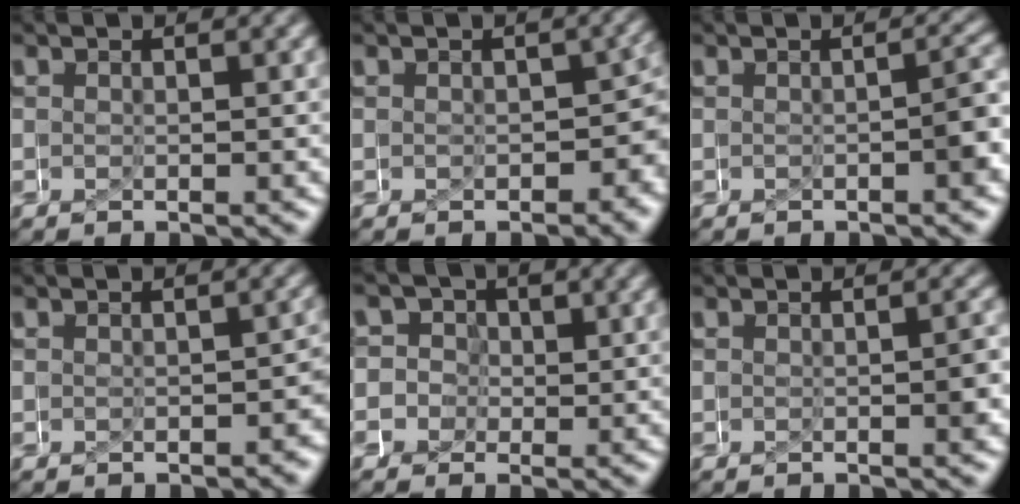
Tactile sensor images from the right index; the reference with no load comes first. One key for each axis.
{"total": 3.1, "fx": -0.7, "fy": 2.0, "fz": 2.3, "tx": -0.014, "ty": -0.007, "tz": -0.013}
{"total": 1.6, "fx": -0.7, "fy": 0.4, "fz": 1.4, "tx": -0.014, "ty": 0.006, "tz": -0.013}
{"total": 0.9, "fx": -0.6, "fy": 0.4, "fz": 0.4, "tx": -0.001, "ty": 0.001, "tz": -0.009}
{"total": 9.1, "fx": -1.6, "fy": 8.5, "fz": 2.8, "tx": -0.099, "ty": -0.037, "tz": -0.040}
{"total": 0.8, "fx": -0.3, "fy": -0.1, "fz": 0.7, "tx": -0.009, "ty": 0.001, "tz": -0.004}